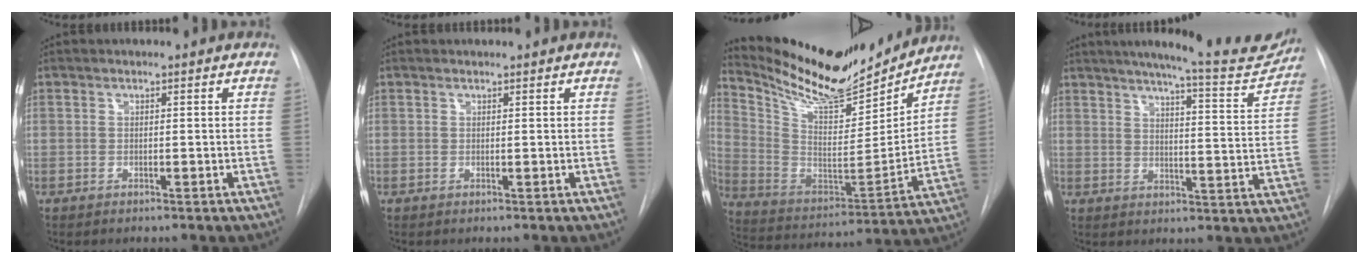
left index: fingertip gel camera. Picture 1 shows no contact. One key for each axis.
{"total": 0.0}
{"total": 20.4, "fx": 18.6, "fy": 4.0, "fz": 7.3, "tx": -0.146, "ty": -0.030, "tz": 0.307}
{"total": 16.9, "fx": 15.2, "fy": 1.3, "fz": 7.2, "tx": -0.099, "ty": -0.048, "tz": 0.183}